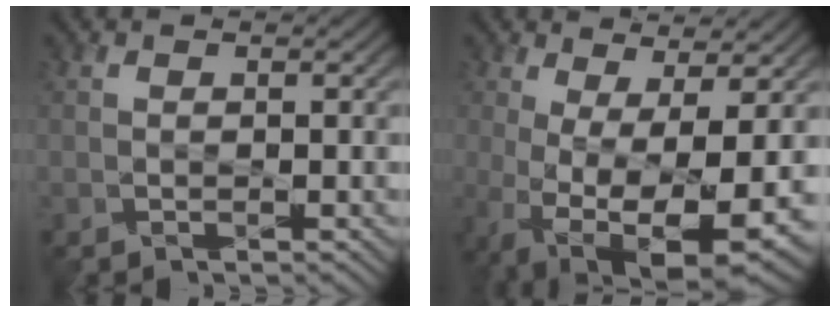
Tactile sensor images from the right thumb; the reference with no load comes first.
{"total": 12.9, "force": [-3.9, 5.0, 11.3], "torque": [-0.222, -0.037, -0.045]}